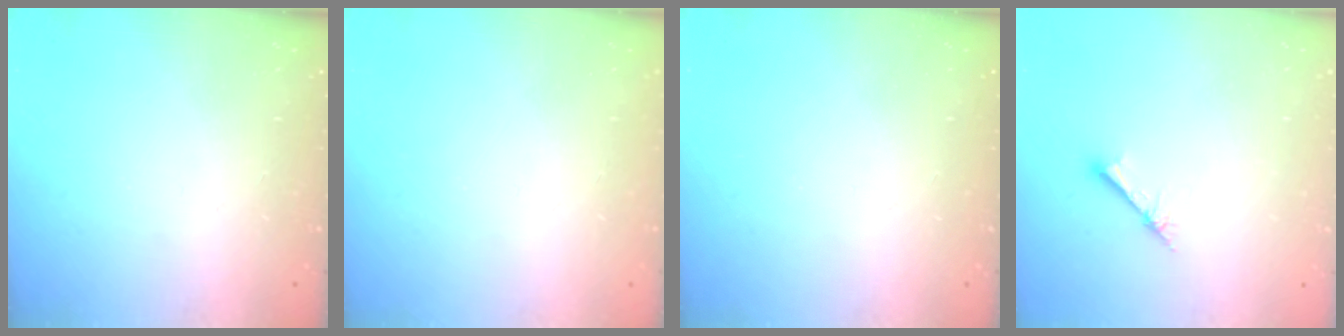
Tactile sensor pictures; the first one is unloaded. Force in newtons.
{"total": 0.0}
{"total": 0.0}
{"total": 2.1, "press": 2.1, "slide": 0.2}